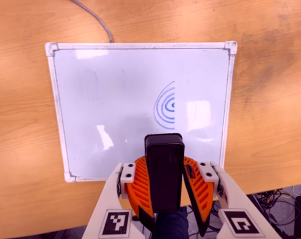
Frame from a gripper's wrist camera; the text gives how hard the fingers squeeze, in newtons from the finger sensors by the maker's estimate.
{"total": 8.0, "left": 8.3, "right": 7.8}